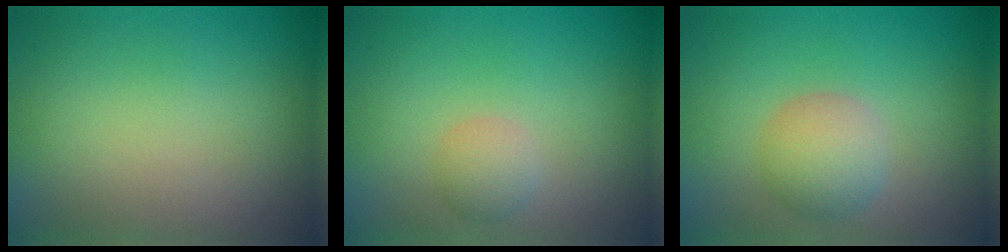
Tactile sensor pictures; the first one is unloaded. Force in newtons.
{"total": 1.7, "press": 1.7, "slide": 0.2}
{"total": 3.5, "press": 3.5, "slide": 0.1}